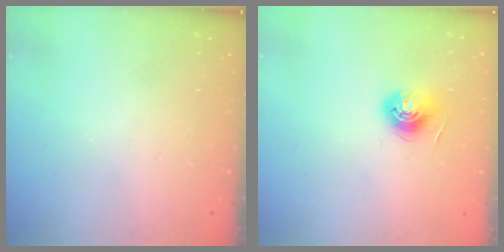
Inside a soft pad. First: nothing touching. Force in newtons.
{"total": 6.1, "press": 6.1, "slide": 0.5}